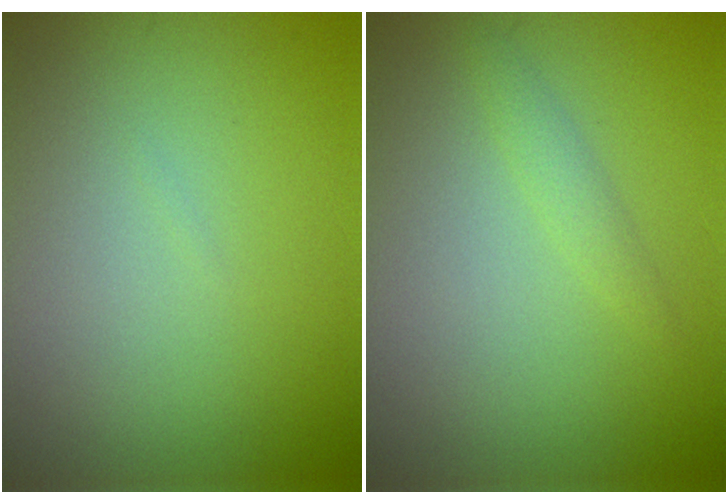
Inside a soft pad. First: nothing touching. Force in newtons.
{"total": 1.1, "press": 1.1, "slide": 0.1}